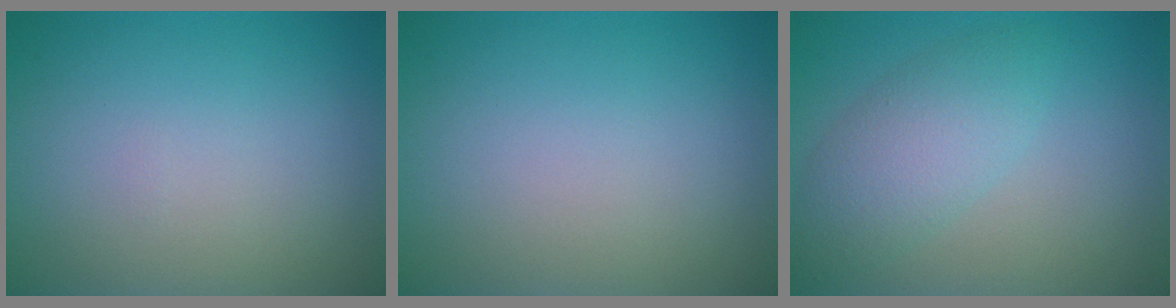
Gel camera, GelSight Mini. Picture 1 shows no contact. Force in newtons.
{"total": 0.0}
{"total": 3.9, "press": 3.9, "slide": 0.0}